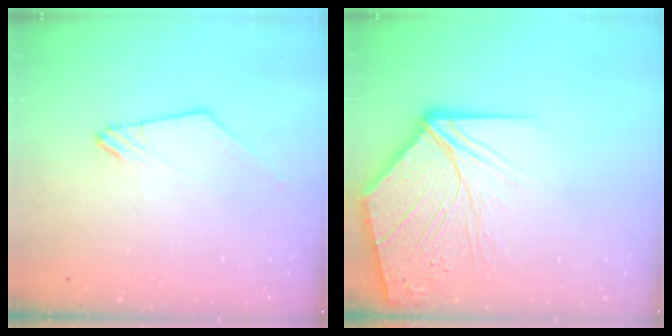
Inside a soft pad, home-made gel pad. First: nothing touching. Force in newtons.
{"total": 15.4, "press": 15.2, "slide": 2.5}